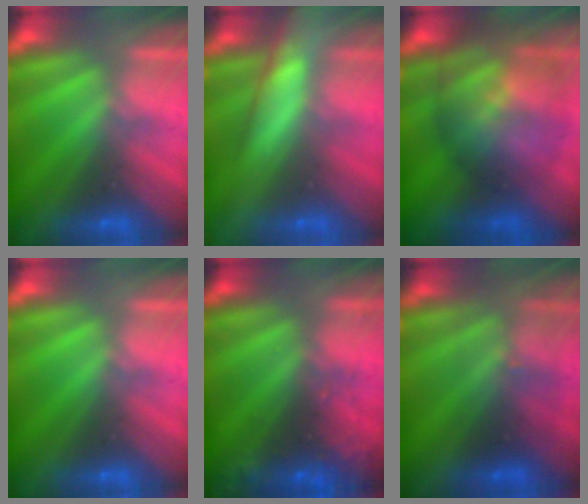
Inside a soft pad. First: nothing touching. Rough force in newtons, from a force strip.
{"total": 5.9}
{"total": 9.3}
{"total": 0.0}
{"total": 7.6}
{"total": 2.8}